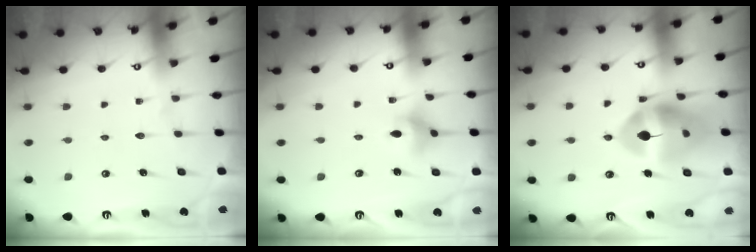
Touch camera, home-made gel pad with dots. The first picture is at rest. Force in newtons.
{"total": 4.8, "press": 4.5, "slide": 1.4}
{"total": 14.0, "press": 13.9, "slide": 1.7}